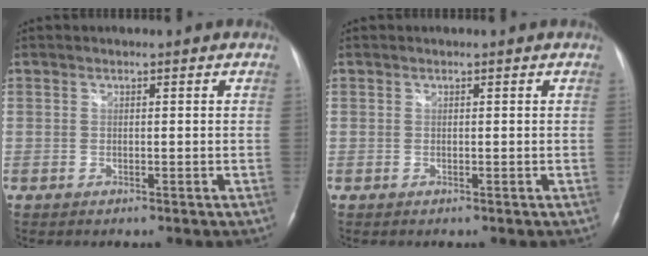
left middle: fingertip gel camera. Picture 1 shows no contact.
{"total": 0.0}